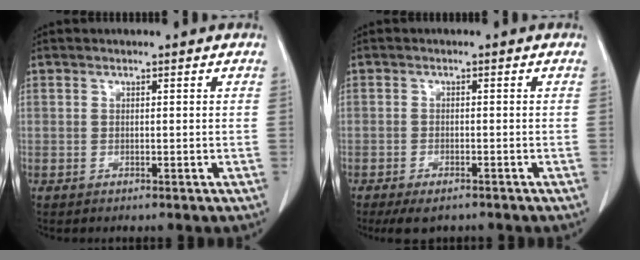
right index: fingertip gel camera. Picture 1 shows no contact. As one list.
[{"total": 4.4, "force": [-3.4, 1.6, 2.2], "torque": [-0.036, -0.006, -0.049]}]